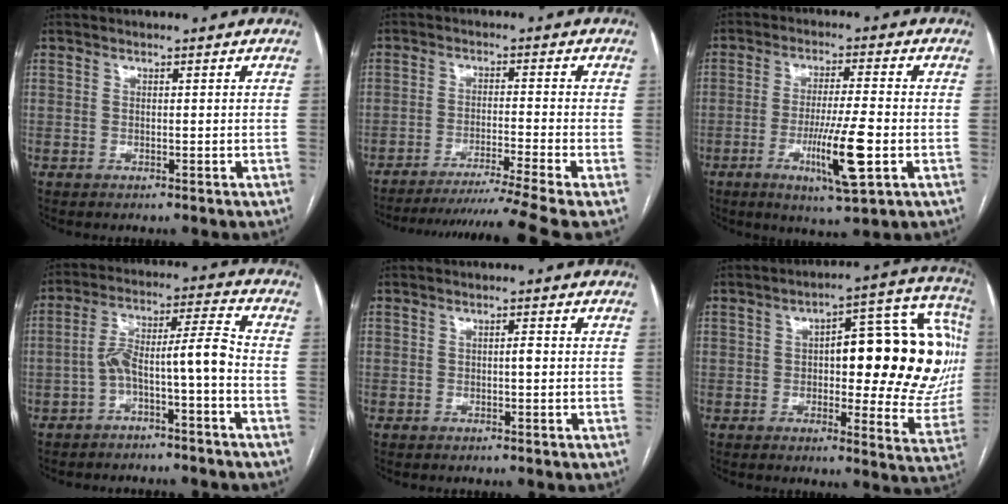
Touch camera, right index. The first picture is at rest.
{"total": 13.4, "force": [-11.5, -3.7, 5.9], "torque": [-0.080, -0.022, -0.176]}
{"total": 10.4, "force": [-3.3, 0.4, 9.9], "torque": [-0.175, -0.020, -0.055]}
{"total": 8.2, "force": [-3.1, 0.4, 7.5], "torque": [-0.131, 0.042, -0.052]}
{"total": 1.0, "force": [-0.1, 0.2, 0.9], "torque": [-0.015, 0.002, -0.002]}
{"total": 24.3, "force": [2.5, 8.2, 22.7], "torque": [-0.238, 0.051, 0.041]}